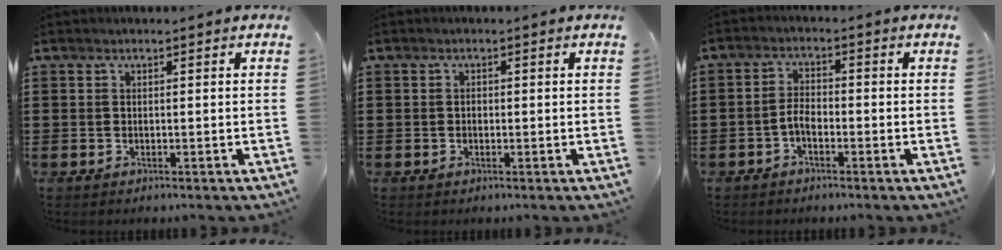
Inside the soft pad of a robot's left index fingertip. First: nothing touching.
{"total": 0.6, "force": [-0.2, 0.4, 0.4], "torque": [-0.010, 0.000, -0.004]}
{"total": 3.0, "force": [-1.6, 1.2, 2.2], "torque": [-0.054, 0.003, -0.037]}